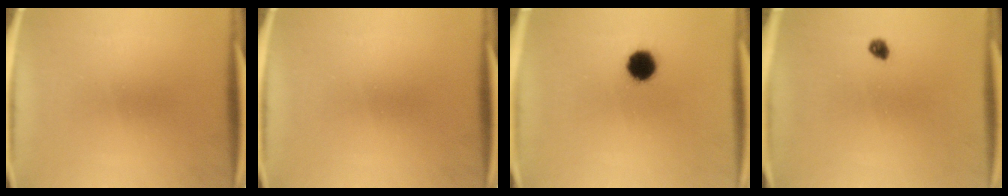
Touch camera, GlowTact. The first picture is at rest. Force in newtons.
{"total": 0.0}
{"total": 6.6}
{"total": 1.7}